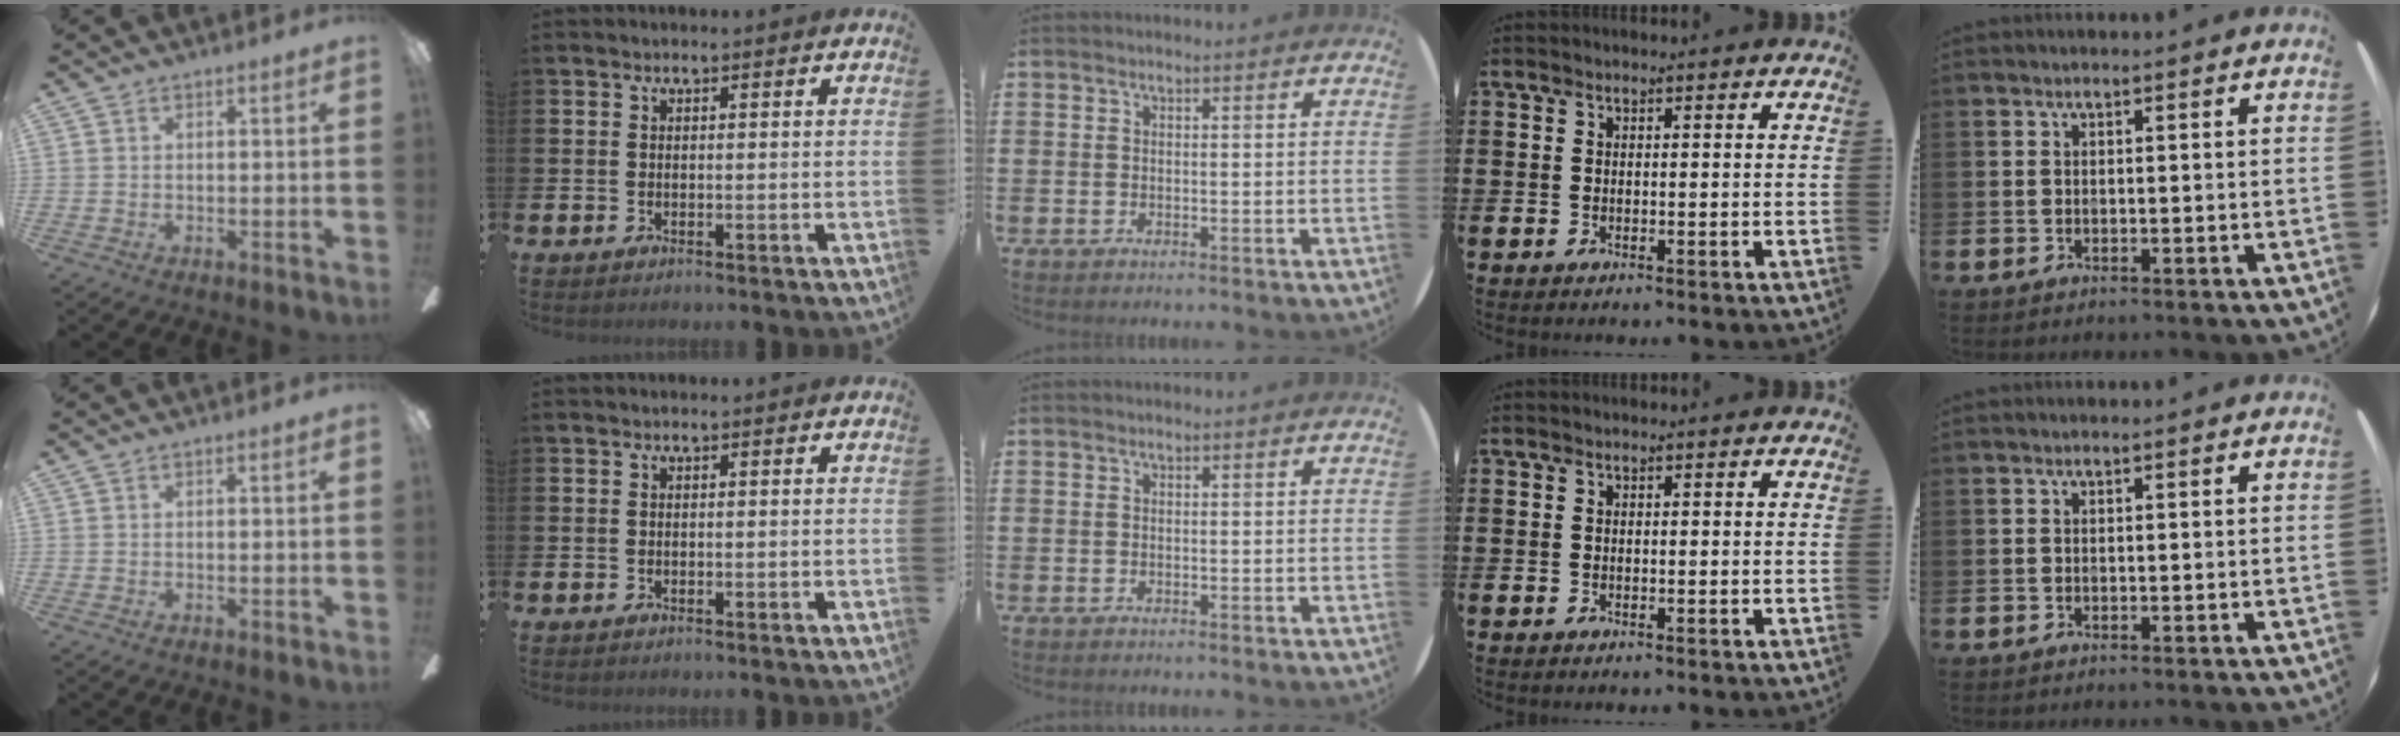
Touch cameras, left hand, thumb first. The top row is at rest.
{}